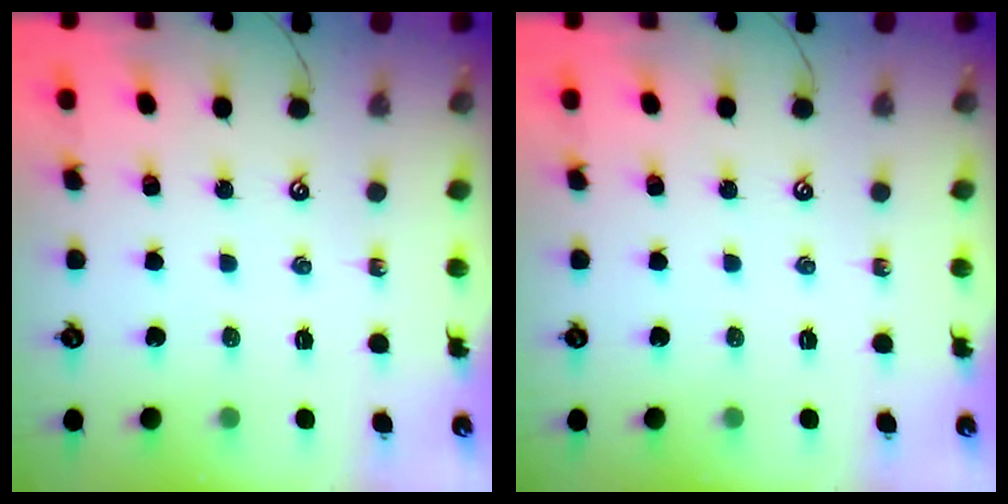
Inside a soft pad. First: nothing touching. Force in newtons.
{"total": 0.0}